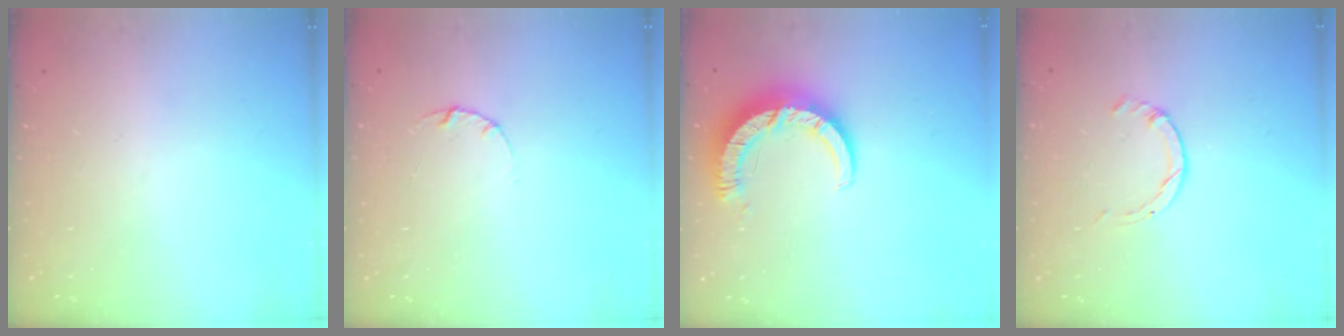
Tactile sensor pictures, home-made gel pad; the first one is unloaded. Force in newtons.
{"total": 3.0, "press": 3.0, "slide": 0.4}
{"total": 9.0, "press": 9.0, "slide": 0.9}
{"total": 1.4, "press": 1.4, "slide": 0.2}